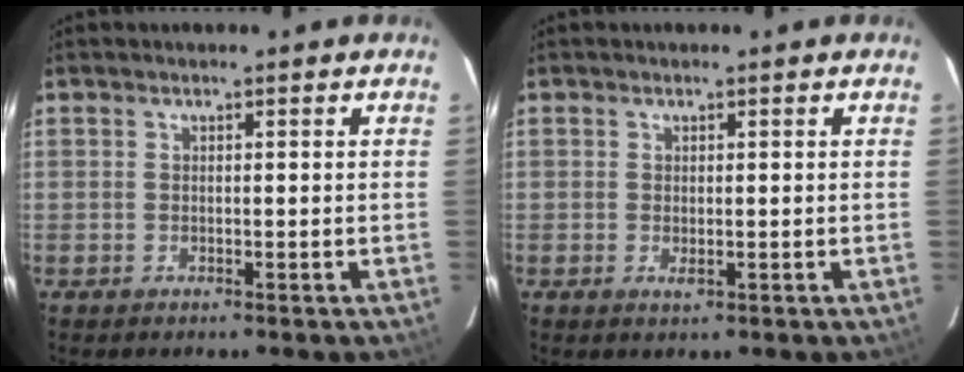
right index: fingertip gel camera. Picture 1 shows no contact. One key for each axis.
{"total": 1.2, "fx": -0.1, "fy": 0.6, "fz": 1.0, "tx": -0.018, "ty": -0.001, "tz": -0.001}